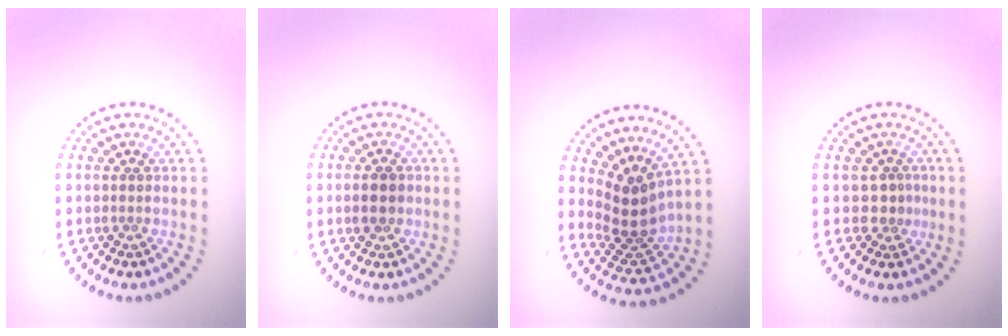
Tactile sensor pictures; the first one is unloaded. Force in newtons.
{"total": 2.0, "press": 1.9, "slide": 0.2}
{"total": 3.9, "press": 2.9, "slide": 2.7}
{"total": 1.7, "press": 1.2, "slide": 1.1}